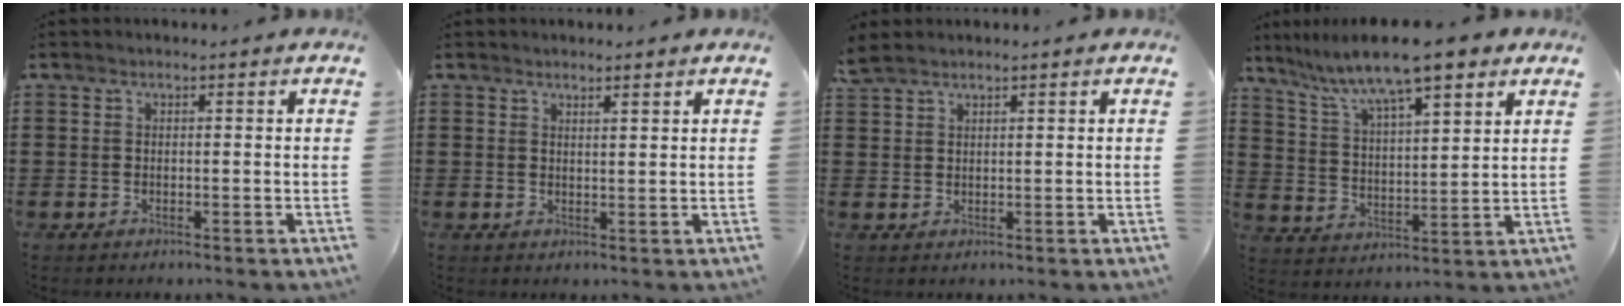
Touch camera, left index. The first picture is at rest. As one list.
[{"total": 1.7, "force": [1.6, 0.1, 0.7], "torque": [-0.016, 0.000, 0.031]}, {"total": 2.2, "force": [2.0, 0.6, 0.9], "torque": [-0.021, 0.002, 0.038]}, {"total": 10.1, "force": [8.0, 1.5, 6.0], "torque": [-0.143, -0.025, 0.134]}]